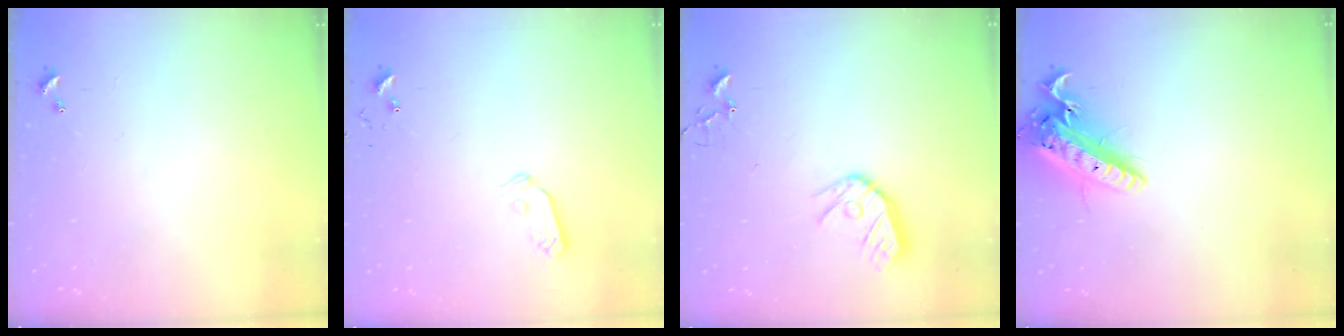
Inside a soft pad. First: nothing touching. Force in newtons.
{"total": 5.6, "press": 5.6, "slide": 0.3}
{"total": 10.8, "press": 10.8, "slide": 0.9}
{"total": 19.0, "press": 18.6, "slide": 3.8}